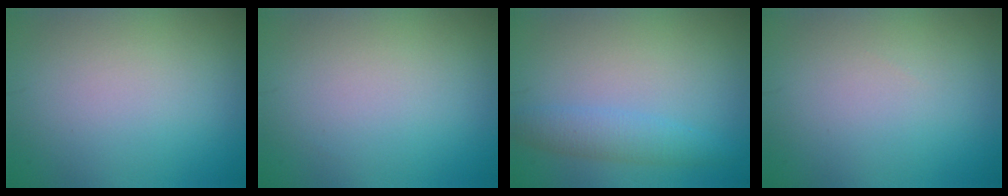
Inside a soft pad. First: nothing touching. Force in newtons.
{"total": 0.0}
{"total": 2.6, "press": 2.6, "slide": 0.0}
{"total": 0.0}